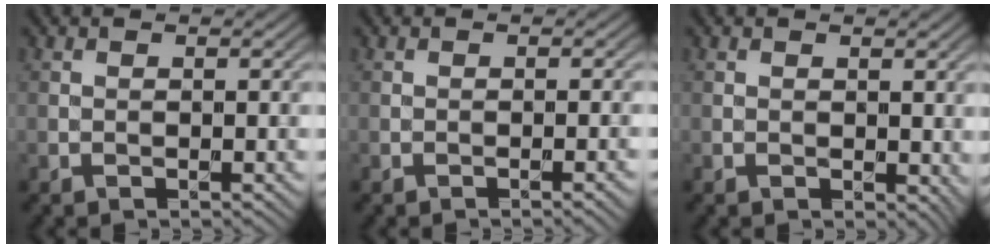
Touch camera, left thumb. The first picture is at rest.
{"total": 1.1, "force": [-0.5, 0.1, 1.0], "torque": [-0.012, 0.002, -0.010]}
{"total": 1.5, "force": [0.3, 1.0, 1.0], "torque": [-0.012, -0.005, 0.008]}